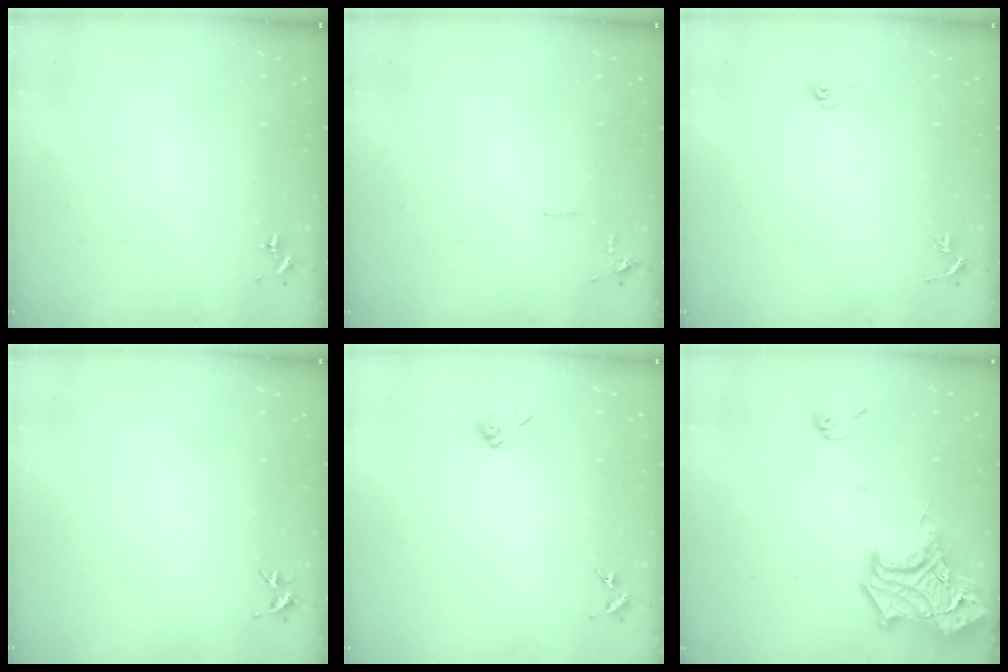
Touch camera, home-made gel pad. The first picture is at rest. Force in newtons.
{"total": 5.0, "press": 5.0, "slide": 0.8}
{"total": 4.0, "press": 3.3, "slide": 2.2}
{"total": 3.3, "press": 3.3, "slide": 0.4}
{"total": 5.8, "press": 5.3, "slide": 2.3}
{"total": 19.1, "press": 19.0, "slide": 1.6}